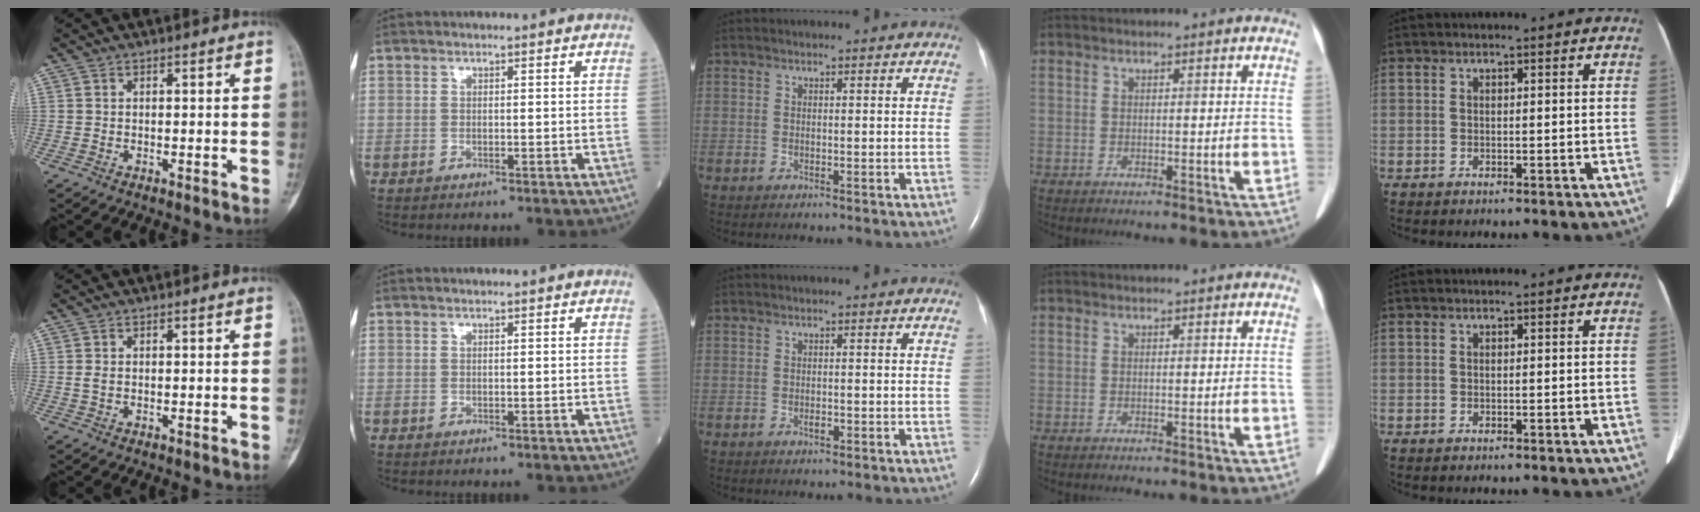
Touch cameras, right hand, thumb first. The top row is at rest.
{"thumb": {"total": 1.0, "force": [0.1, 0.6, 0.8], "torque": [-0.023, 0.002, 0.004]}, "middle": {"total": 0.8, "force": [-0.4, 0.3, 0.6], "torque": [-0.012, 0.000, -0.006]}}